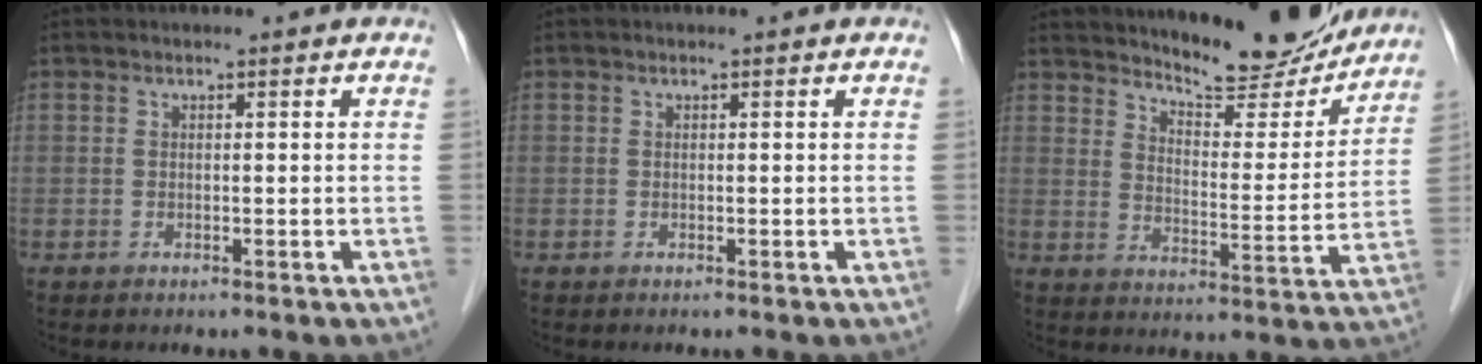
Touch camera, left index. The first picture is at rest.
{"total": 0.0}
{"total": 14.7, "force": [13.8, 2.5, 4.5], "torque": [-0.062, -0.025, 0.189]}